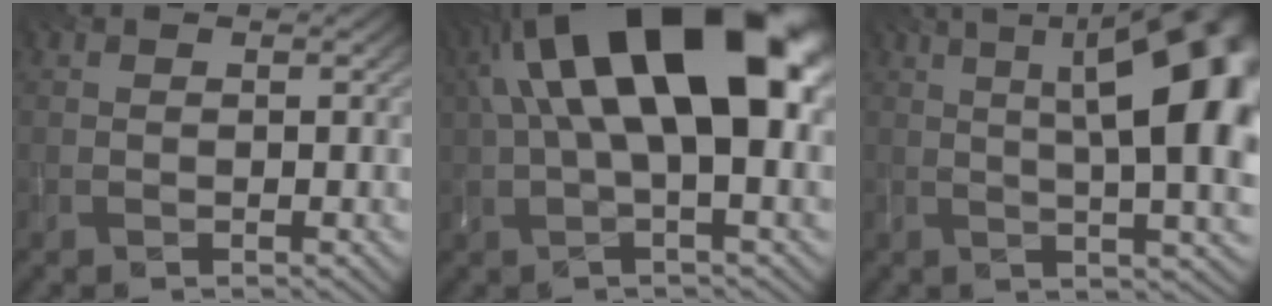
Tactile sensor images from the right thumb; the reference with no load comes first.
{"total": 20.7, "force": [5.2, 8.7, 18.1], "torque": [-0.308, 0.042, 0.074]}
{"total": 17.3, "force": [3.6, 5.7, 16.0], "torque": [-0.191, 0.036, 0.048]}